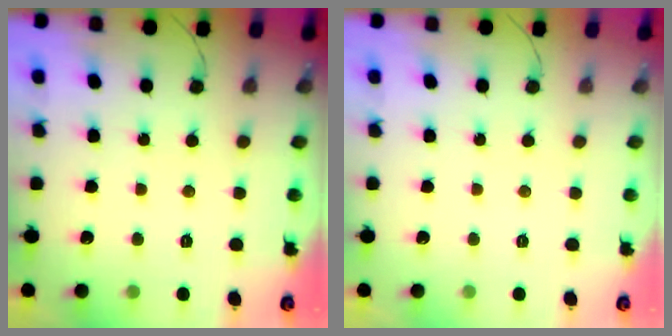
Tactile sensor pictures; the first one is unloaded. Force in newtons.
{"total": 0.0}